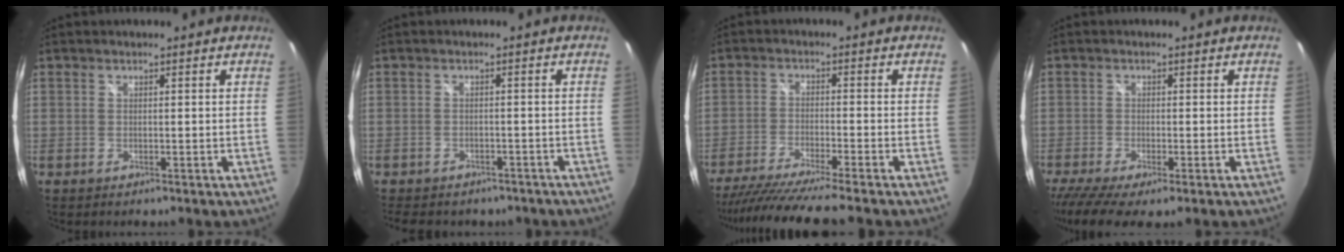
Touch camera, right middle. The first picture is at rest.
{"total": 9.2, "force": [-7.3, 4.4, 3.6], "torque": [-0.080, -0.015, -0.088]}
{"total": 12.7, "force": [-11.0, -1.3, 6.2], "torque": [-0.130, -0.035, -0.186]}
{"total": 7.0, "force": [-4.8, 1.1, 4.9], "torque": [-0.114, -0.038, -0.083]}